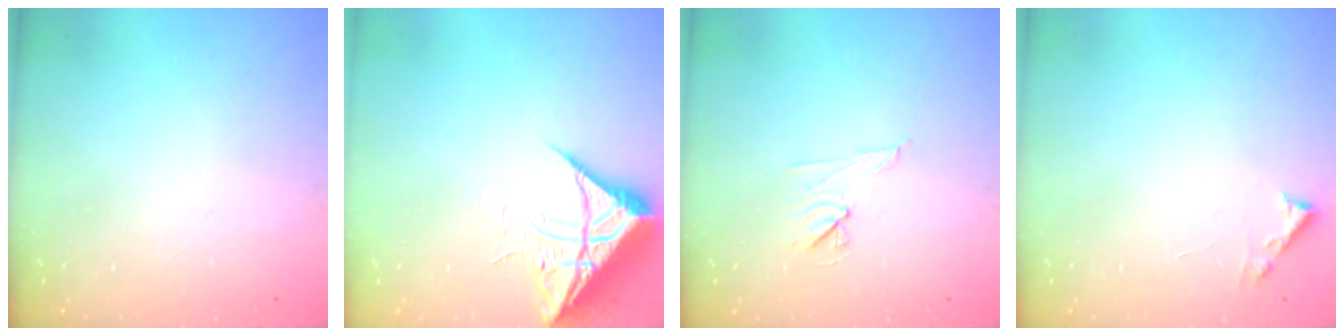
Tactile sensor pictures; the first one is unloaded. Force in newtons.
{"total": 10.3, "press": 10.3, "slide": 1.1}
{"total": 6.7, "press": 6.5, "slide": 1.7}
{"total": 3.6, "press": 3.6, "slide": 0.5}